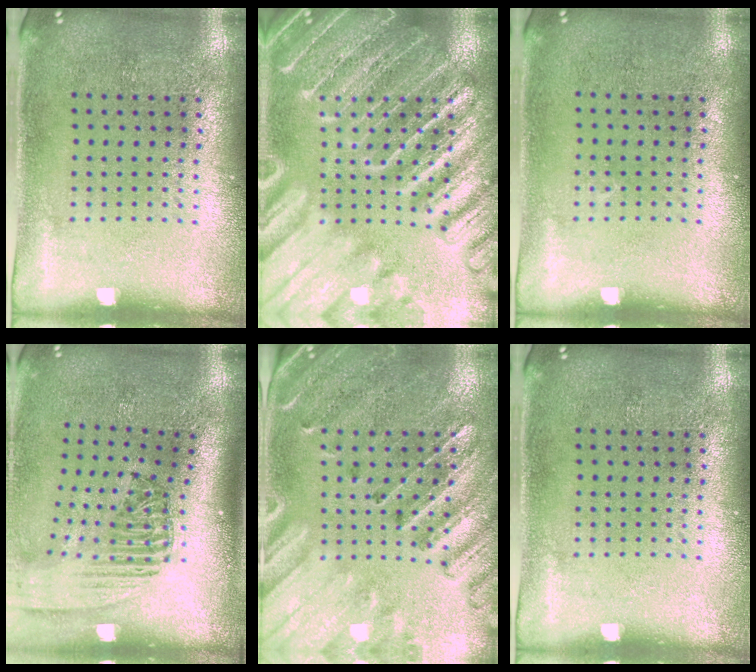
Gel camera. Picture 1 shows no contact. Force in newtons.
{"total": 6.3, "press": 6.2, "slide": 0.7}
{"total": 0.0}
{"total": 2.4, "press": 1.8, "slide": 1.7}
{"total": 2.9, "press": 2.7, "slide": 1.1}
{"total": 0.0}